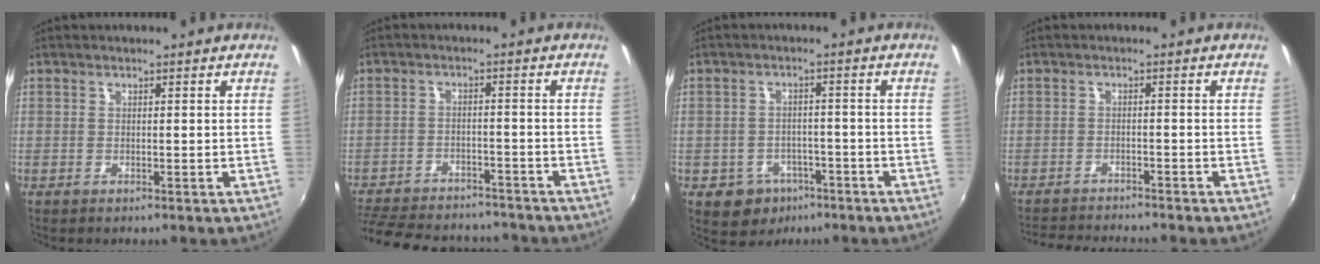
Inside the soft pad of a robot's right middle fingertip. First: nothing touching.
{"total": 19.5, "force": [-16.5, 7.0, 7.5], "torque": [-0.176, 0.001, -0.231]}
{"total": 6.7, "force": [-3.6, 5.4, 1.9], "torque": [-0.051, 0.010, -0.037]}
{"total": 6.7, "force": [-6.4, 0.2, 1.9], "torque": [-0.054, -0.012, -0.101]}